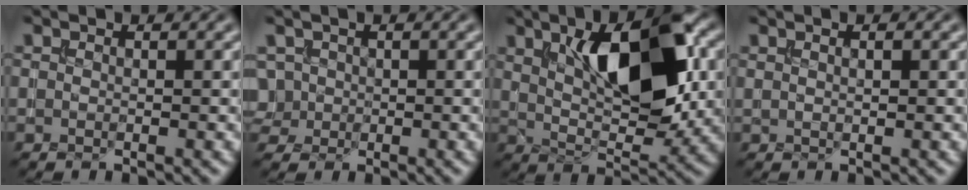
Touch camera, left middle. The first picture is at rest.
{"total": 1.9, "force": [0.2, 1.8, 0.6], "torque": [-0.007, 0.001, 0.008]}
{"total": 9.7, "force": [2.9, 3.8, 8.4], "torque": [-0.129, 0.008, 0.049]}
{"total": 0.9, "force": [0.5, 0.2, 0.7], "torque": [-0.012, -0.002, 0.008]}